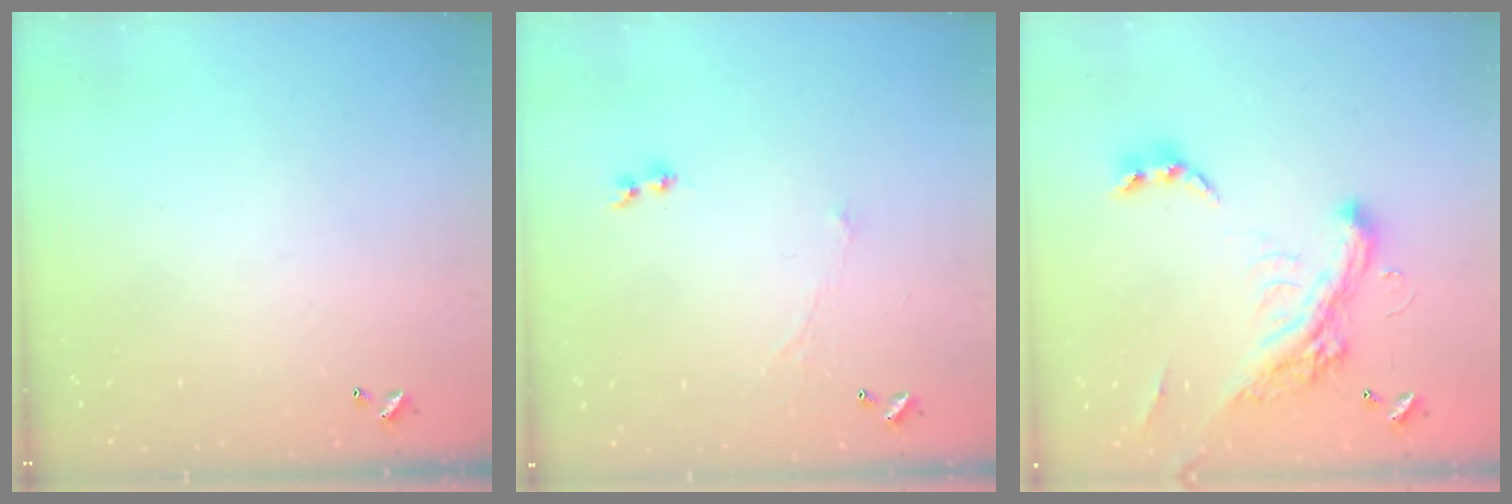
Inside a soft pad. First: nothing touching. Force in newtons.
{"total": 1.2, "press": 0.7, "slide": 1.0}
{"total": 8.3, "press": 8.0, "slide": 1.9}